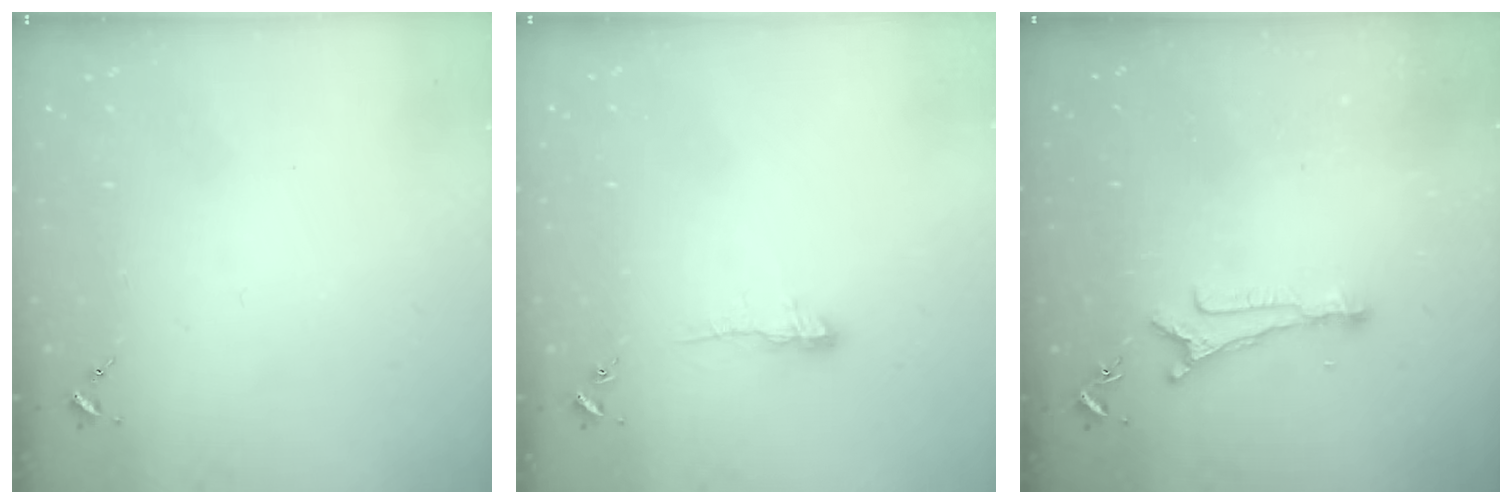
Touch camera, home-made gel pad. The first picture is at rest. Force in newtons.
{"total": 6.3, "press": 6.2, "slide": 0.8}
{"total": 6.6, "press": 6.6, "slide": 0.5}